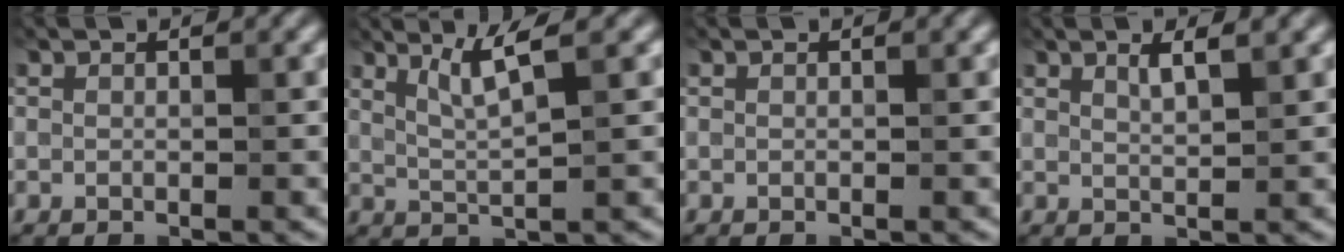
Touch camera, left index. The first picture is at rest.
{"total": 3.1, "force": [1.5, 0.3, 2.6], "torque": [-0.054, -0.004, 0.036]}
{"total": 0.0}
{"total": 1.7, "force": [1.0, 0.5, 1.4], "torque": [-0.023, 0.002, 0.016]}